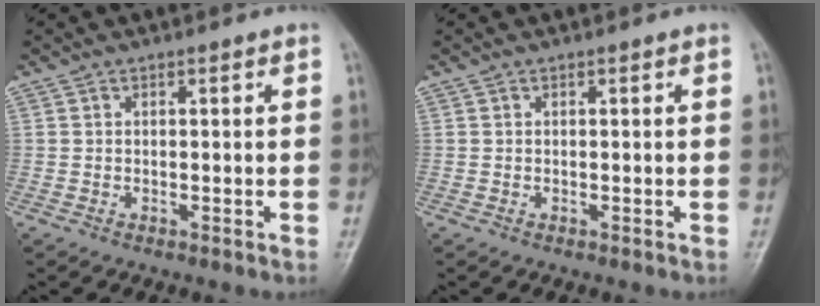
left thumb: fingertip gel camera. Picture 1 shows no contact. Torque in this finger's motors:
{"motor_torque": [0.00, 0.01, -0.01, 0.00, 0.00]}